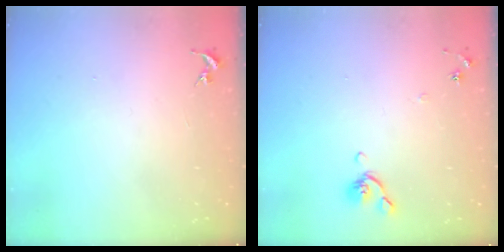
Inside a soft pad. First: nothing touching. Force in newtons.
{"total": 5.4, "press": 5.3, "slide": 1.1}